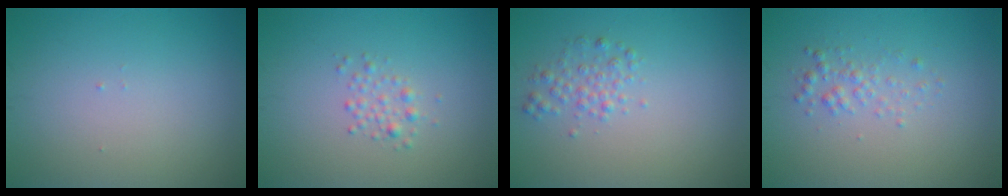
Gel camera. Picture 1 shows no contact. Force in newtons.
{"total": 1.3, "press": 1.3, "slide": 0.0}
{"total": 1.7, "press": 1.7, "slide": 0.0}
{"total": 1.5, "press": 1.5, "slide": 0.1}